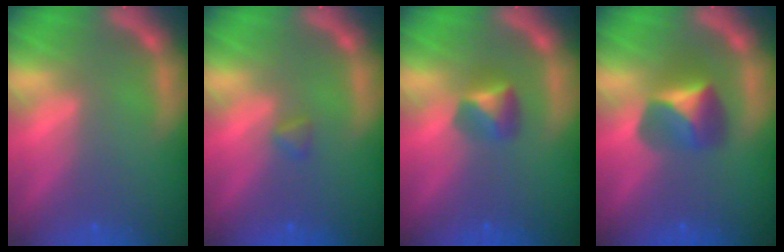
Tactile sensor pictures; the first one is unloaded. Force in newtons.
{"total": 0.9}
{"total": 2.4}
{"total": 3.9}